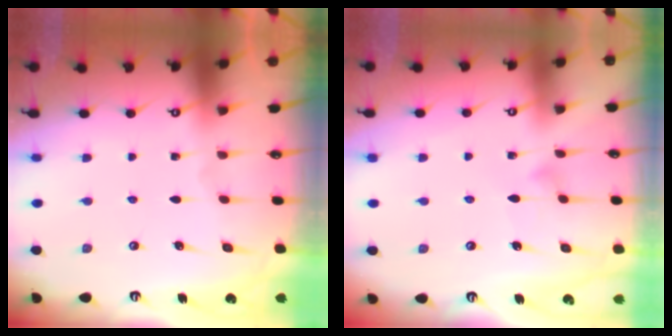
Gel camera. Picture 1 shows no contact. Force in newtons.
{"total": 4.6, "press": 4.6, "slide": 0.3}